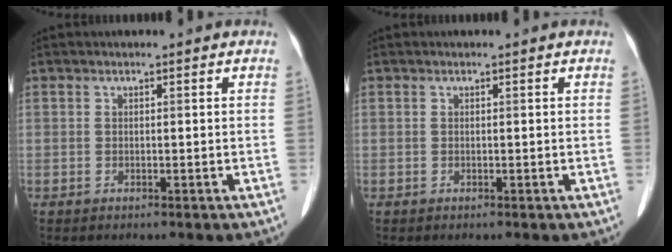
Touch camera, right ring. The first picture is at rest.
{"total": 0.0}